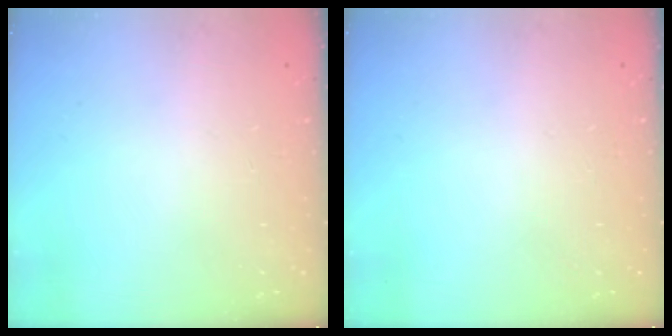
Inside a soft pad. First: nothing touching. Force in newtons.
{"total": 0.0}